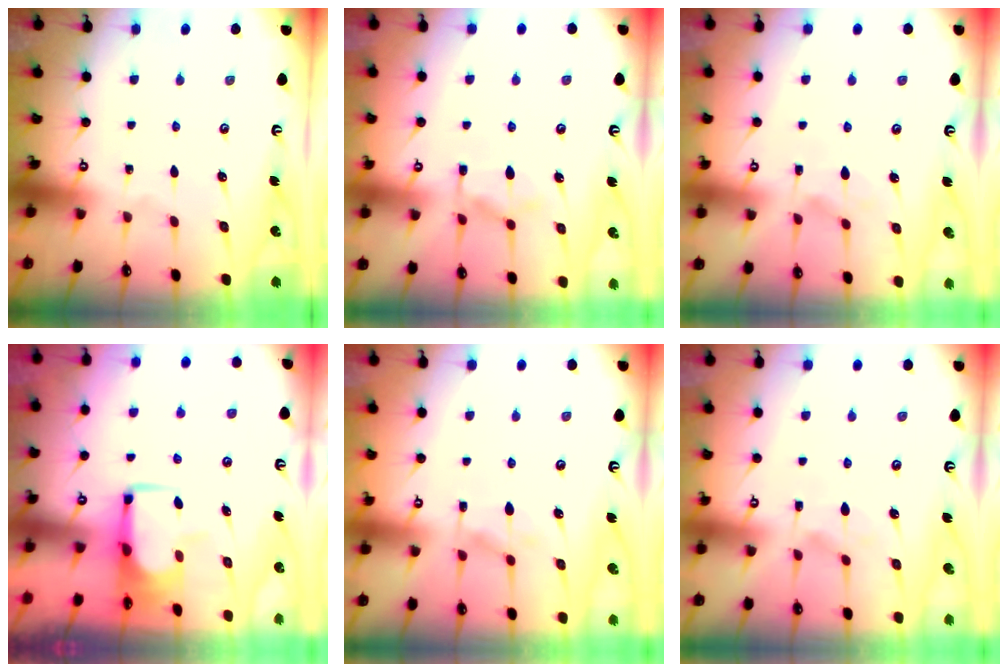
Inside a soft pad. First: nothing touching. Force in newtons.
{"total": 2.8, "press": 2.4, "slide": 1.4}
{"total": 1.9, "press": 1.5, "slide": 1.1}
{"total": 3.7, "press": 3.7, "slide": 0.4}
{"total": 1.3, "press": 0.1, "slide": 1.3}
{"total": 1.9, "press": 1.5, "slide": 1.1}